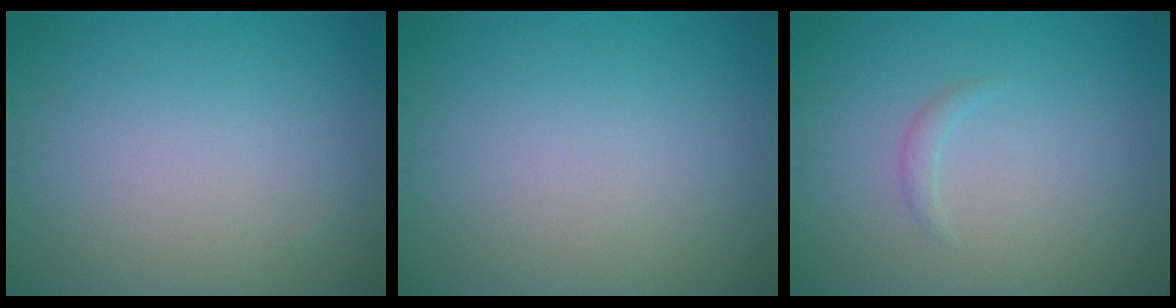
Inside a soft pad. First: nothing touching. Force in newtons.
{"total": 0.0}
{"total": 0.8, "press": 0.8, "slide": 0.1}